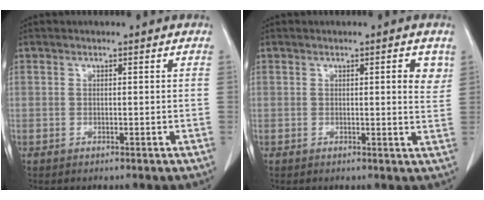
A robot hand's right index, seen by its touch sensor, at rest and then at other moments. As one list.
[{"total": 2.8, "force": [1.2, 0.5, 2.5], "torque": [-0.027, -0.005, 0.011]}]